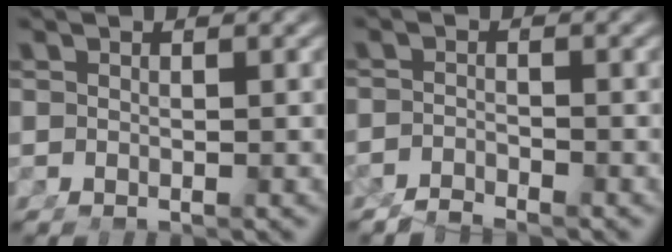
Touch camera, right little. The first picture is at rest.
{"total": 2.4, "force": [-2.4, 0.4, 0.0], "torque": [0.003, -0.013, -0.040]}